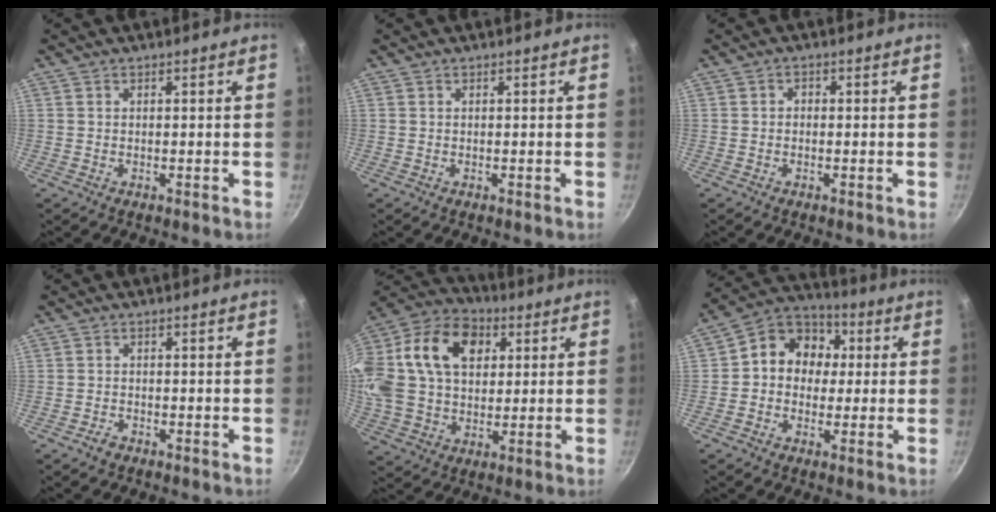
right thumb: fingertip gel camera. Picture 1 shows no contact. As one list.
[{"total": 0.0}, {"total": 1.3, "force": [-0.2, 1.0, 0.7], "torque": [-0.010, 0.007, -0.006]}, {"total": 1.5, "force": [-1.1, 0.9, 0.6], "torque": [-0.011, 0.011, -0.021]}, {"total": 28.2, "force": [7.8, 19.9, 18.4], "torque": [-0.385, 0.033, 0.128]}, {"total": 11.7, "force": [1.2, 10.0, 6.0], "torque": [-0.053, 0.027, -0.005]}]